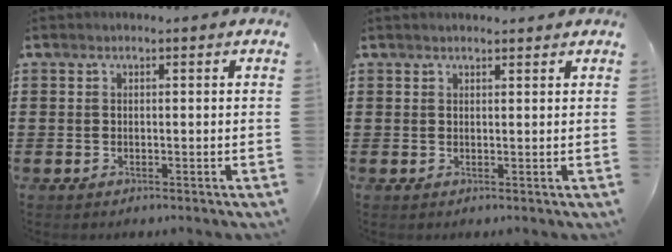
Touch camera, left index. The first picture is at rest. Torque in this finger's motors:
{"motor_torque": [0.62, -0.25, 0.00, 0.00]}